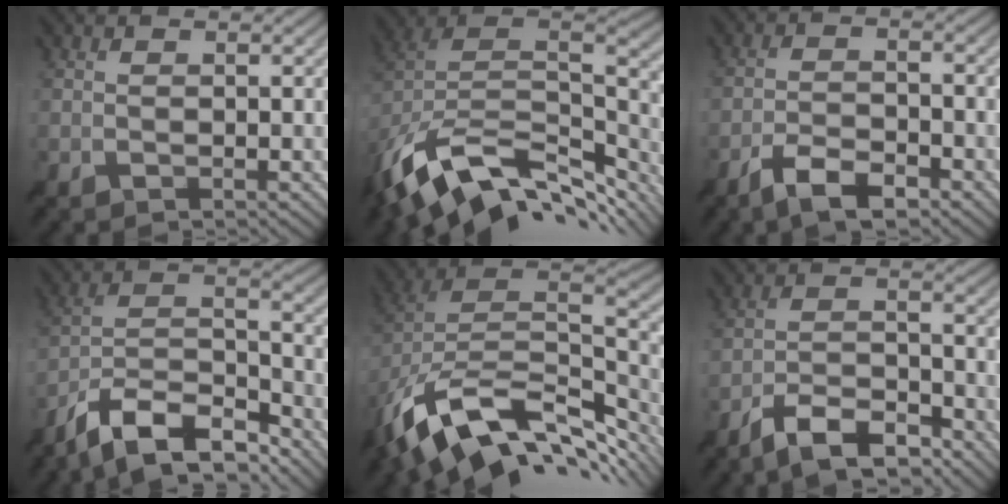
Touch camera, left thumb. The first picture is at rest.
{"total": 14.4, "force": [-6.6, 8.6, 9.5], "torque": [-0.221, -0.034, -0.094]}
{"total": 5.7, "force": [-4.2, 1.6, 3.5], "torque": [-0.073, -0.002, -0.077]}
{"total": 13.8, "force": [-10.9, 4.4, 7.2], "torque": [-0.166, -0.002, -0.193]}
{"total": 15.3, "force": [-5.7, 9.4, 10.7], "torque": [-0.237, -0.031, -0.084]}
{"total": 8.2, "force": [-6.6, 2.4, 4.3], "torque": [-0.077, 0.002, -0.127]}